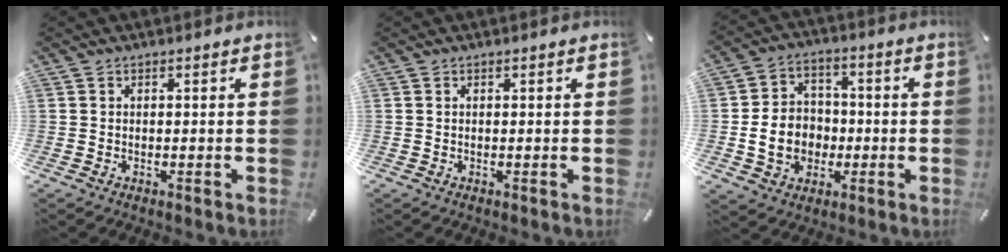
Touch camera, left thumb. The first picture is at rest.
{"total": 0.0}
{"total": 11.0, "force": [-2.0, 9.2, 5.5], "torque": [-0.119, 0.021, -0.035]}